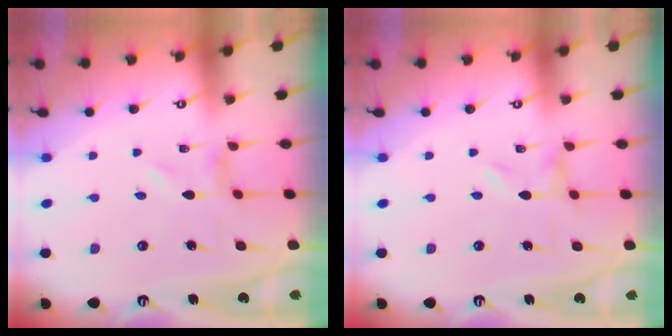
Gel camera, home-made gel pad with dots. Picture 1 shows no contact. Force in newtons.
{"total": 0.0}